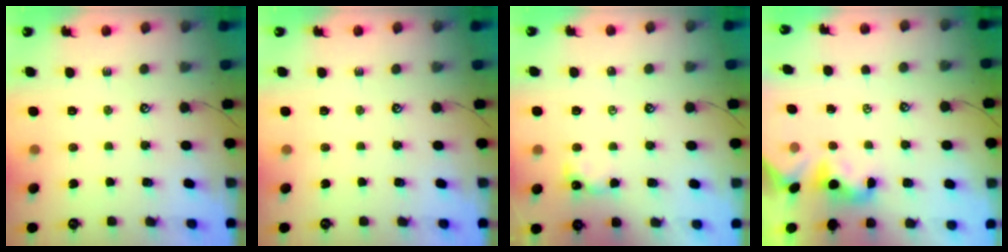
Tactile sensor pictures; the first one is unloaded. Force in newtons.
{"total": 0.0}
{"total": 2.2, "press": 2.1, "slide": 0.5}
{"total": 2.0, "press": 1.9, "slide": 0.4}